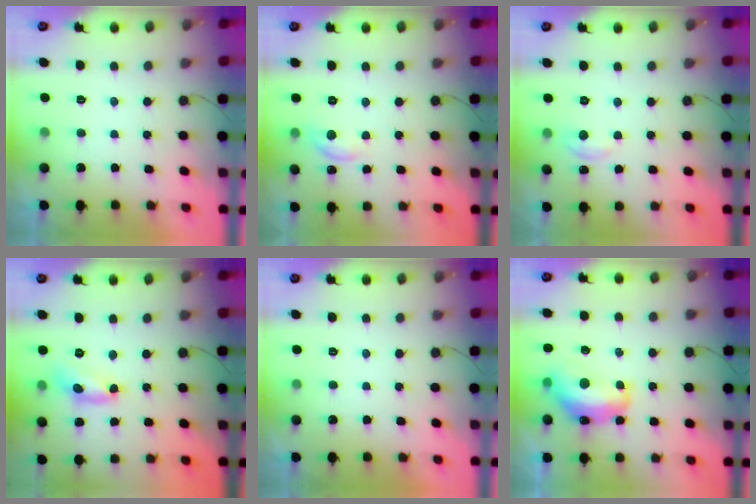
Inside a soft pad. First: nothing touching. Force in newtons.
{"total": 8.5, "press": 8.4, "slide": 0.5}
{"total": 3.8, "press": 3.8, "slide": 0.4}
{"total": 8.4, "press": 8.4, "slide": 0.7}
{"total": 0.0}
{"total": 13.3, "press": 13.3, "slide": 1.1}